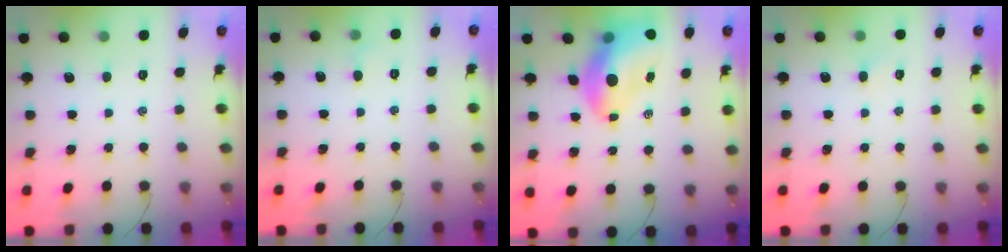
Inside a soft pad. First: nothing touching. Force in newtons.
{"total": 2.7, "press": 2.6, "slide": 0.9}
{"total": 11.8, "press": 11.3, "slide": 3.4}
{"total": 1.4, "press": 1.3, "slide": 0.4}